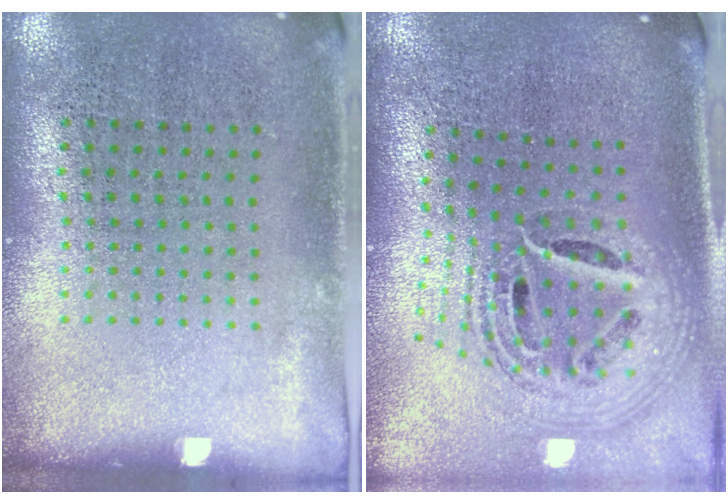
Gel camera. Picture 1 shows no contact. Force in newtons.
{"total": 1.9, "press": 1.4, "slide": 1.2}